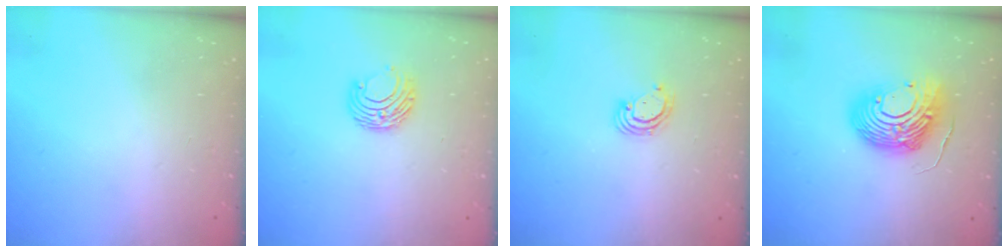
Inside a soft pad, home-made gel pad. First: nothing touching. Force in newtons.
{"total": 7.2, "press": 7.2, "slide": 0.8}
{"total": 3.5, "press": 3.5, "slide": 0.2}
{"total": 14.1, "press": 14.0, "slide": 1.2}